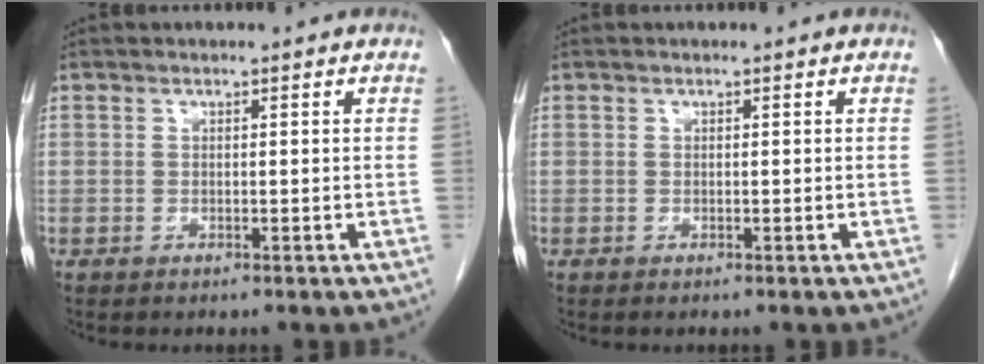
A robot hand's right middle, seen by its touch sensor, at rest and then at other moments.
{"total": 0.0}